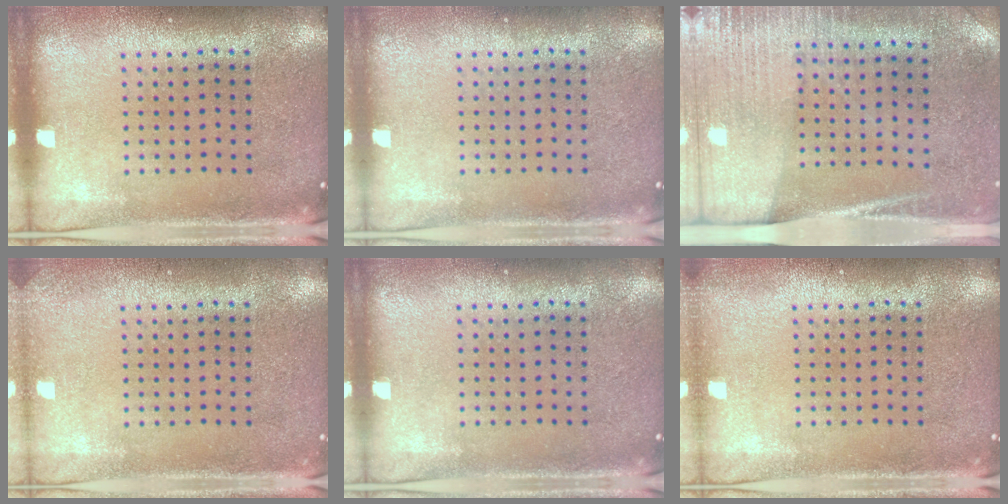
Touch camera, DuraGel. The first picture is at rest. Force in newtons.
{"total": 0.0}
{"total": 2.7, "press": 2.4, "slide": 1.2}
{"total": 1.1, "press": 1.1, "slide": 0.1}
{"total": 0.0}
{"total": 0.7, "press": 0.7, "slide": 0.1}